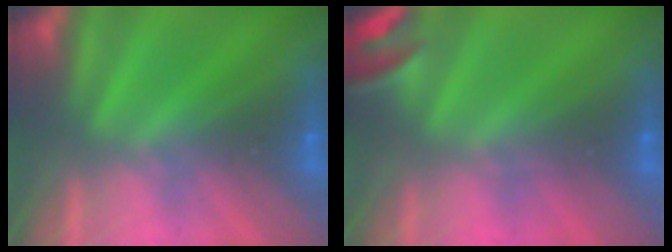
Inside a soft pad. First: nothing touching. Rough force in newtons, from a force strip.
{"total": 2.8}